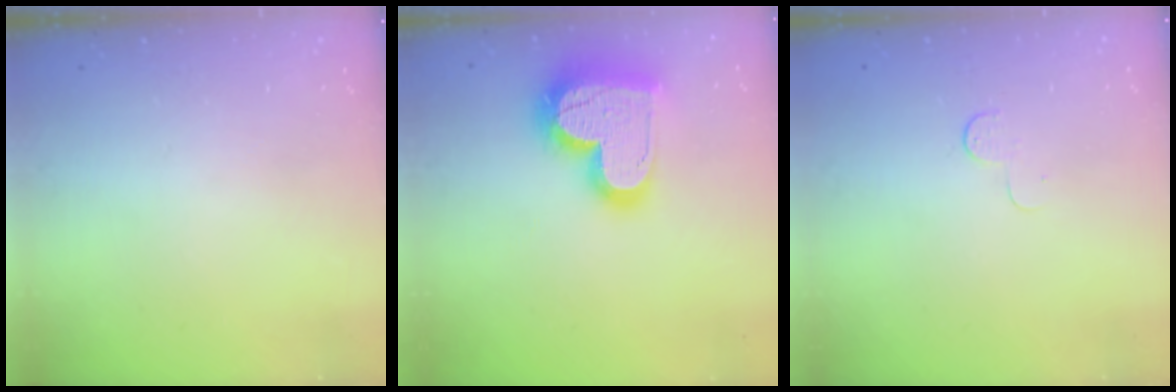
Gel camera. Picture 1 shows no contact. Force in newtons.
{"total": 22.6, "press": 22.5, "slide": 1.8}
{"total": 4.1, "press": 4.1, "slide": 0.4}